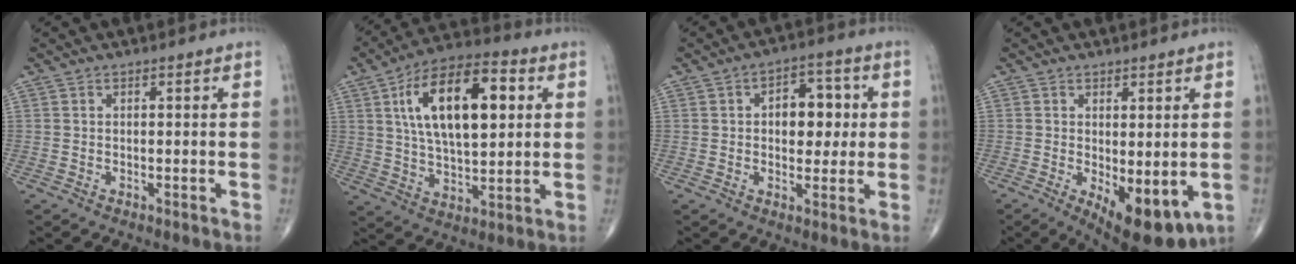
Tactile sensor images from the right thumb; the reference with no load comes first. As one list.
[{"total": 19.9, "force": [5.2, 9.2, 16.8], "torque": [-0.267, 0.005, 0.085]}, {"total": 8.8, "force": [1.1, 5.6, 6.8], "torque": [-0.056, 0.010, 0.016]}, {"total": 11.1, "force": [-3.0, 4.7, 9.6], "torque": [-0.121, -0.022, -0.029]}]